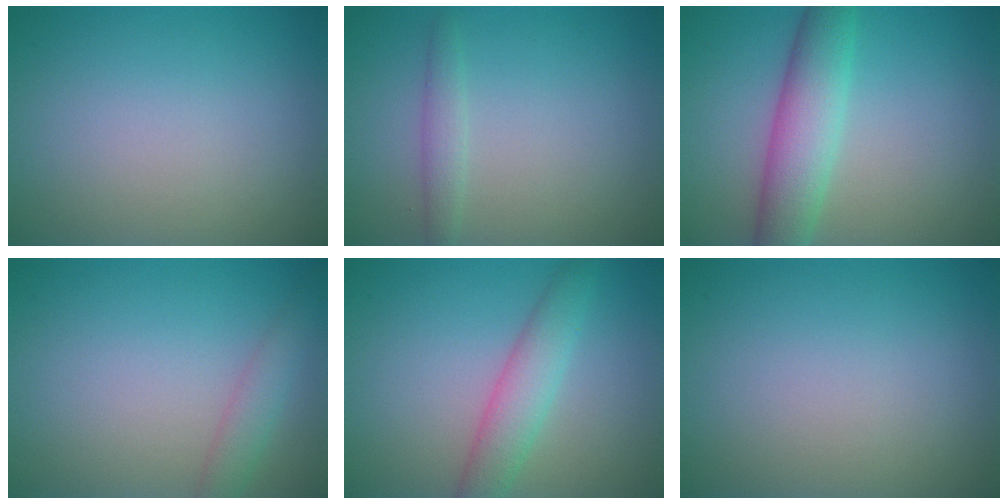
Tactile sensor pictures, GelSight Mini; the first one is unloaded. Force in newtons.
{"total": 1.5, "press": 1.5, "slide": 0.1}
{"total": 5.5, "press": 5.5, "slide": 0.4}
{"total": 2.0, "press": 2.0, "slide": 0.0}
{"total": 3.5, "press": 3.5, "slide": 0.1}
{"total": 0.0}